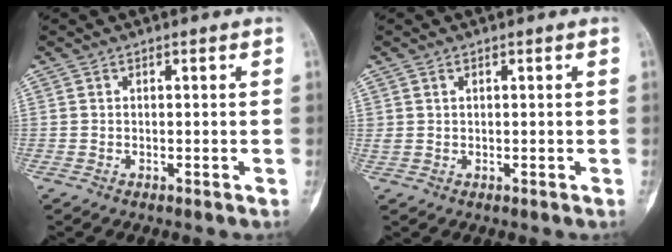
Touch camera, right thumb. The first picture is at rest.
{"total": 1.3, "force": [0.7, 0.8, 0.7], "torque": [-0.015, 0.002, 0.016]}